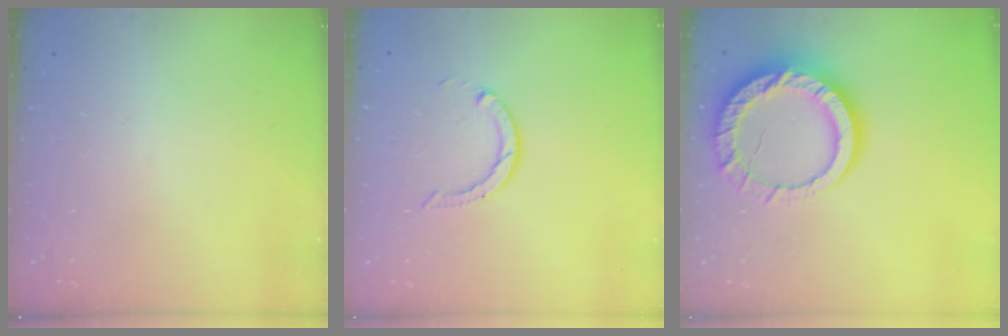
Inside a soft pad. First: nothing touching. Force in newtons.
{"total": 3.6, "press": 3.5, "slide": 0.5}
{"total": 16.0, "press": 15.9, "slide": 1.4}